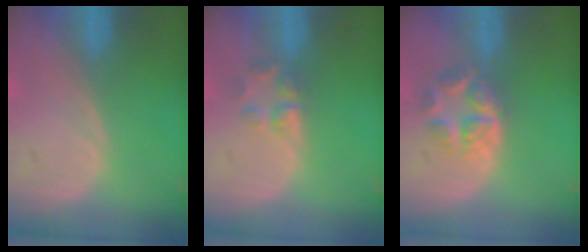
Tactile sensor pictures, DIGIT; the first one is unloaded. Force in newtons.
{"total": 2.9, "press": 2.9, "slide": 0.3}
{"total": 5.2, "press": 5.0, "slide": 1.4}